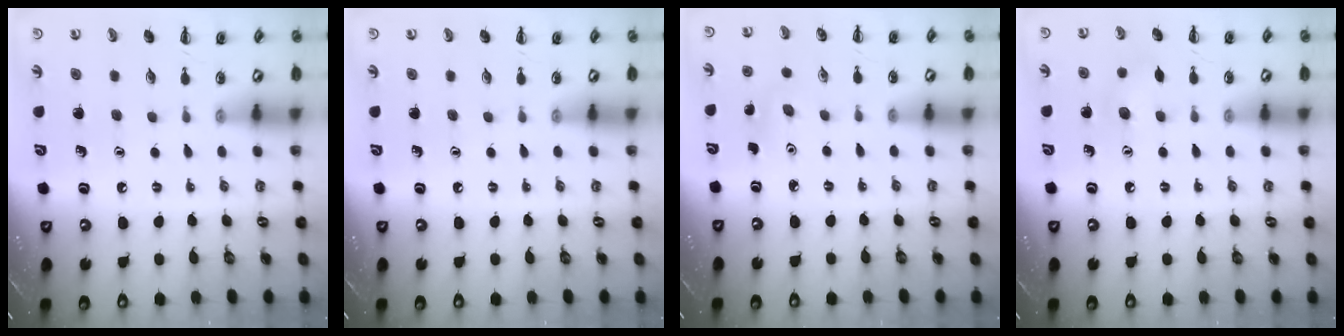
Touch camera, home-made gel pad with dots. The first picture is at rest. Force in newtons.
{"total": 0.0}
{"total": 2.9, "press": 2.8, "slide": 0.8}
{"total": 6.7, "press": 6.4, "slide": 1.7}